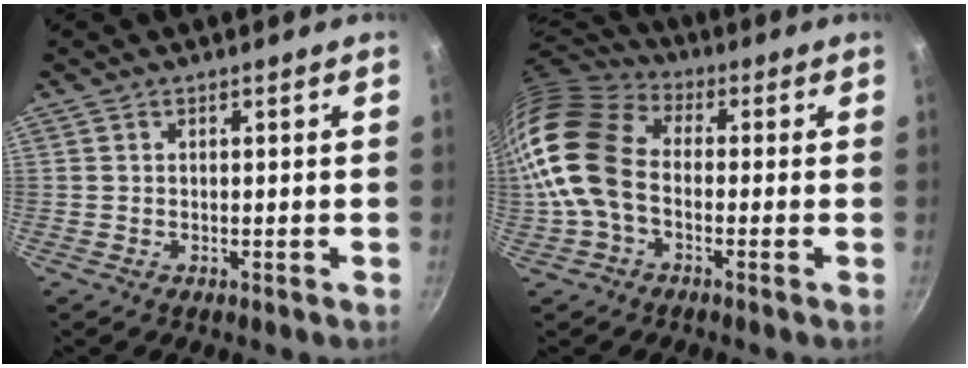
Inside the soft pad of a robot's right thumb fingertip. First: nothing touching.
{"total": 15.1, "force": [-2.2, 10.3, 10.9], "torque": [-0.196, 0.034, -0.062]}